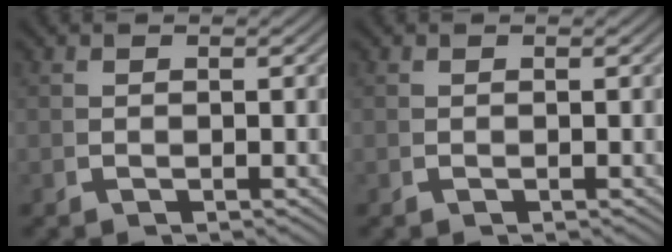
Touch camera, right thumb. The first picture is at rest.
{"total": 0.0}